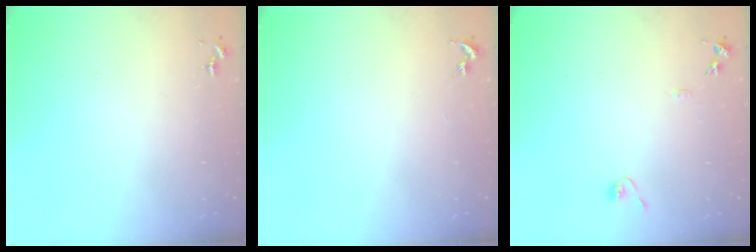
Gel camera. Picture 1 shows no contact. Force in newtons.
{"total": 0.0}
{"total": 7.9, "press": 7.9, "slide": 0.8}